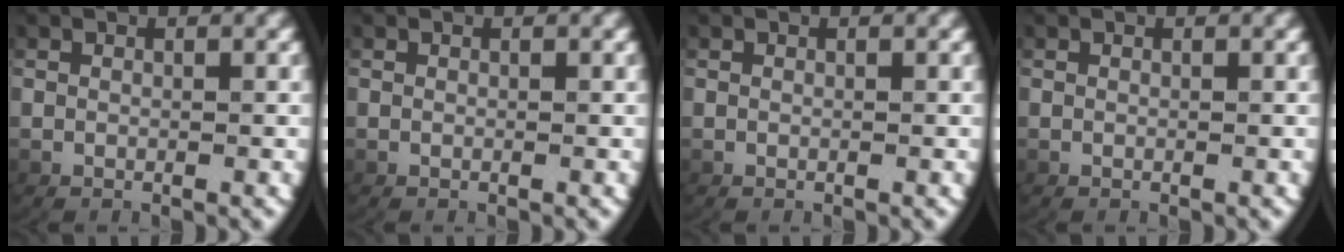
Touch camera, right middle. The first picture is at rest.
{"total": 0.0}
{"total": 0.0}
{"total": 0.0}